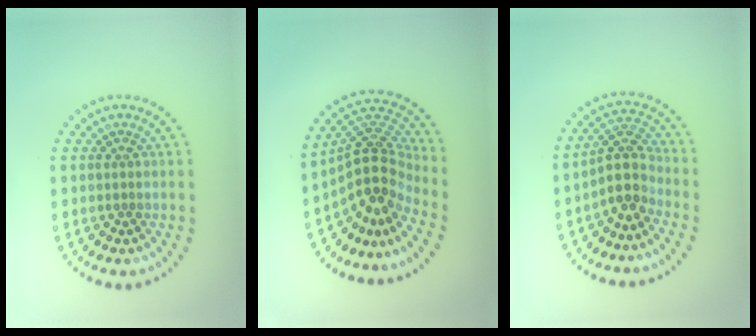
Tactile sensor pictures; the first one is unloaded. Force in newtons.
{"total": 5.0, "press": 3.6, "slide": 3.4}
{"total": 3.4, "press": 2.8, "slide": 2.1}